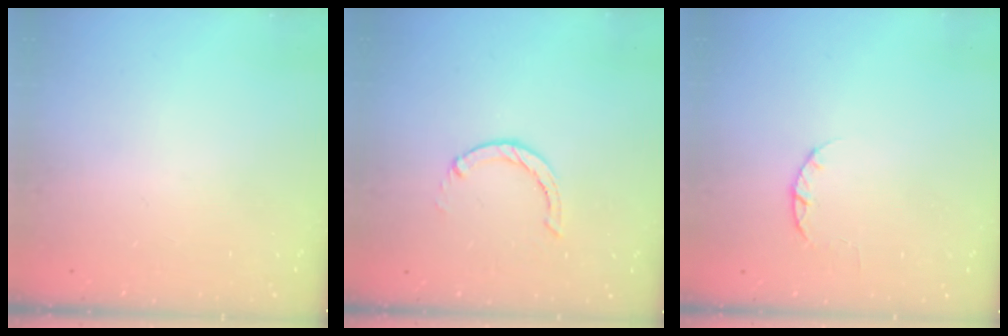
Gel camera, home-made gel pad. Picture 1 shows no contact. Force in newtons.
{"total": 0.0}
{"total": 2.4, "press": 2.4, "slide": 0.4}